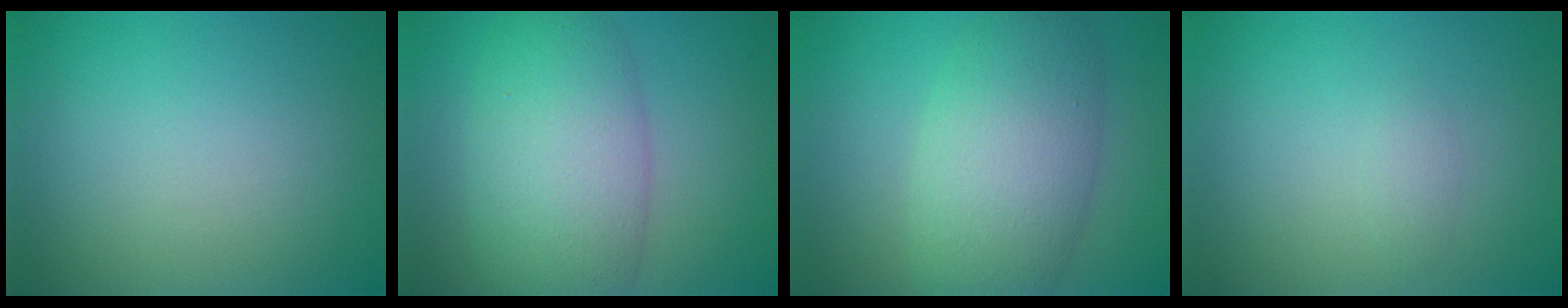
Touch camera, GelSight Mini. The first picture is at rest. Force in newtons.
{"total": 8.2, "press": 8.1, "slide": 0.4}
{"total": 7.0, "press": 7.0, "slide": 0.1}
{"total": 0.8, "press": 0.8, "slide": 0.0}